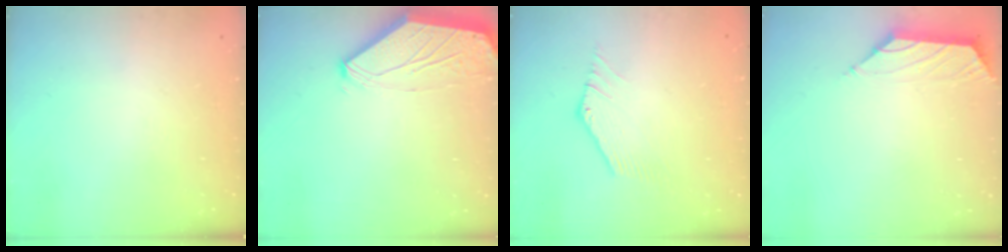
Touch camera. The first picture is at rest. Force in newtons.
{"total": 0.0}
{"total": 0.6, "press": 0.6, "slide": 0.3}
{"total": 1.5, "press": 1.5, "slide": 0.4}